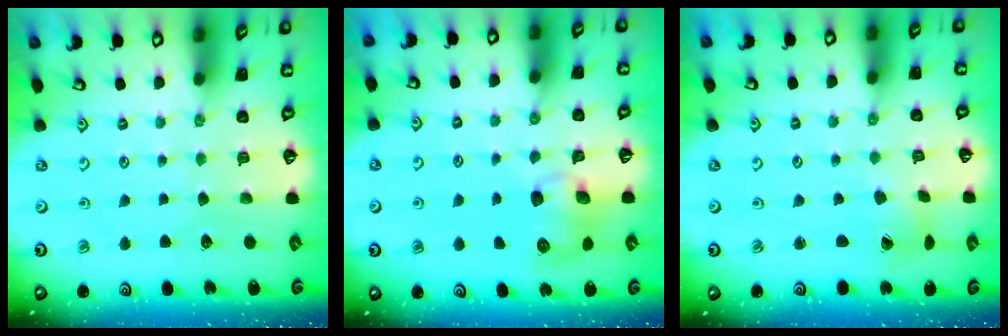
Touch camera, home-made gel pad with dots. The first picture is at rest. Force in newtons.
{"total": 9.2, "press": 9.2, "slide": 0.9}
{"total": 2.2, "press": 2.2, "slide": 0.4}